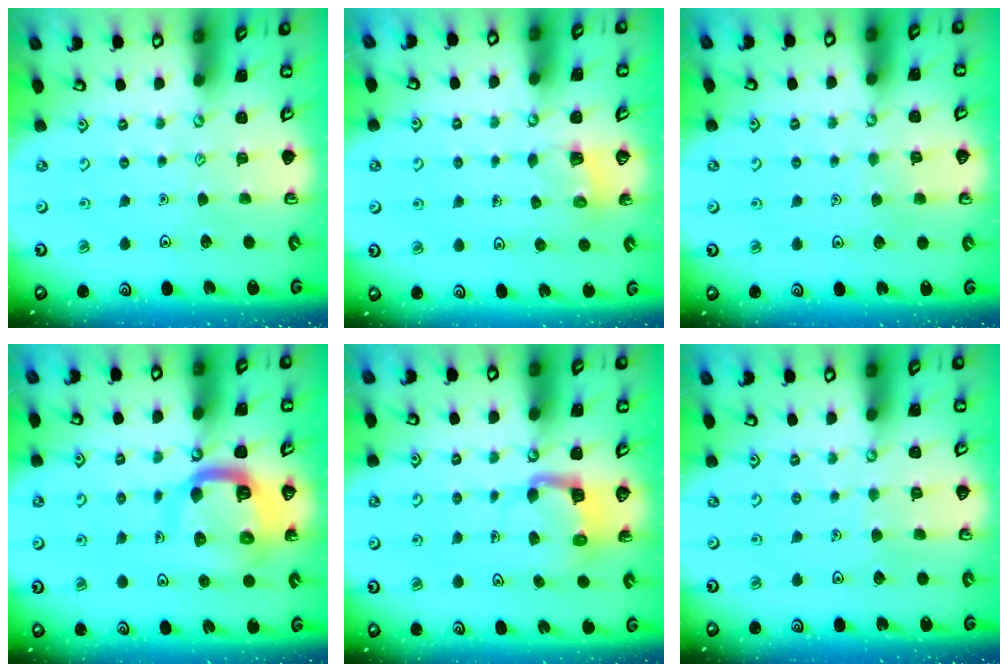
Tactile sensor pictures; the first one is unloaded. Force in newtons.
{"total": 2.6, "press": 2.6, "slide": 0.3}
{"total": 2.6, "press": 2.6, "slide": 0.3}
{"total": 11.9, "press": 11.8, "slide": 1.3}
{"total": 4.8, "press": 4.8, "slide": 0.5}
{"total": 3.6, "press": 3.6, "slide": 0.3}